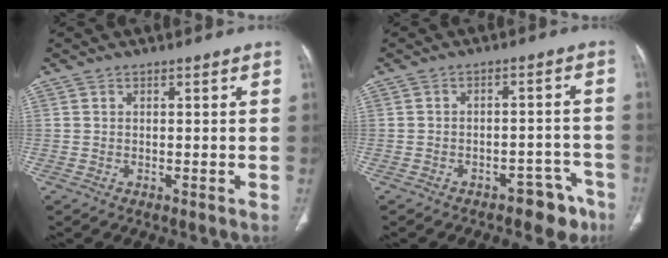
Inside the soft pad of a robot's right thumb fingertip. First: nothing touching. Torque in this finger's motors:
{"motor_torque": [-0.13, 0.00, -0.20, 0.08, -0.02]}